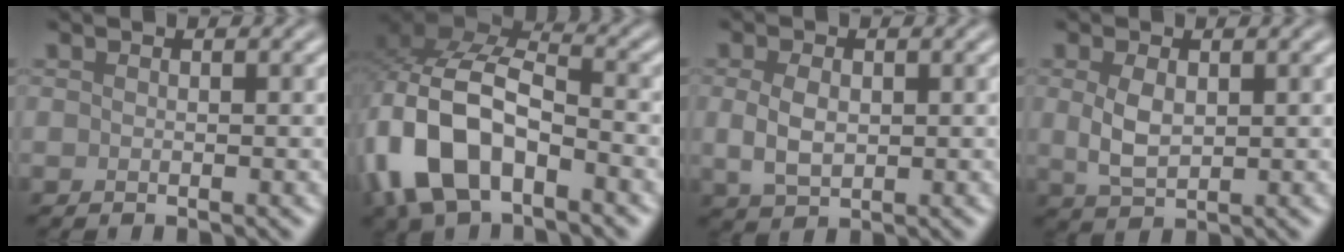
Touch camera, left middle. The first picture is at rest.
{"total": 10.5, "force": [-3.9, 5.8, 7.9], "torque": [-0.174, 0.005, -0.080]}
{"total": 3.0, "force": [0.2, 1.9, 2.2], "torque": [-0.053, 0.000, 0.005]}
{"total": 2.9, "force": [0.5, 1.7, 2.3], "torque": [-0.057, -0.001, 0.015]}